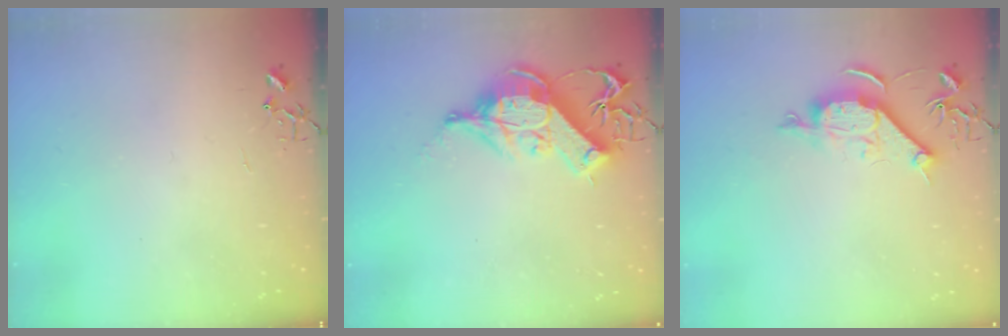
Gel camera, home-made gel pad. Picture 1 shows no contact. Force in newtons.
{"total": 13.7, "press": 13.5, "slide": 2.2}
{"total": 10.4, "press": 10.4, "slide": 0.9}